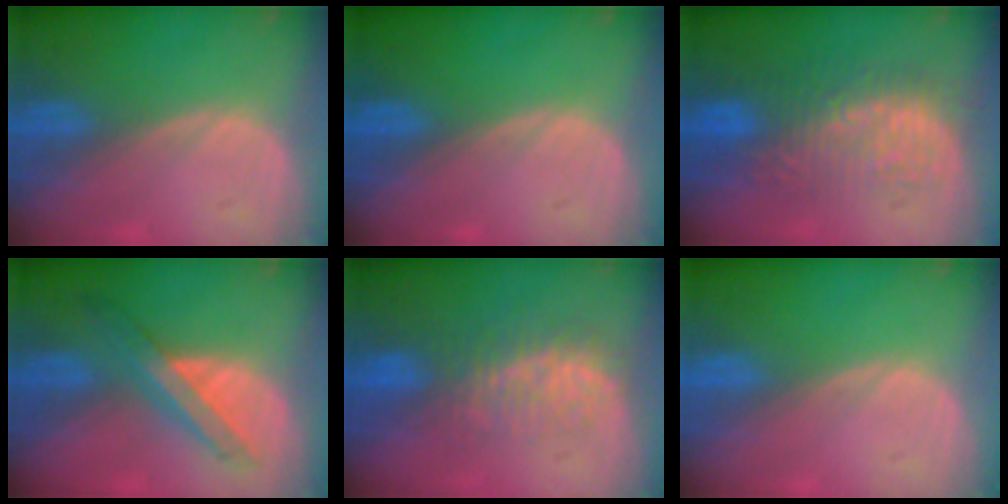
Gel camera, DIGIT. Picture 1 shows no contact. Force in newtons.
{"total": 0.0}
{"total": 9.1, "press": 9.0, "slide": 1.7}
{"total": 7.2, "press": 6.3, "slide": 3.3}
{"total": 7.6, "press": 7.4, "slide": 1.9}
{"total": 0.0}